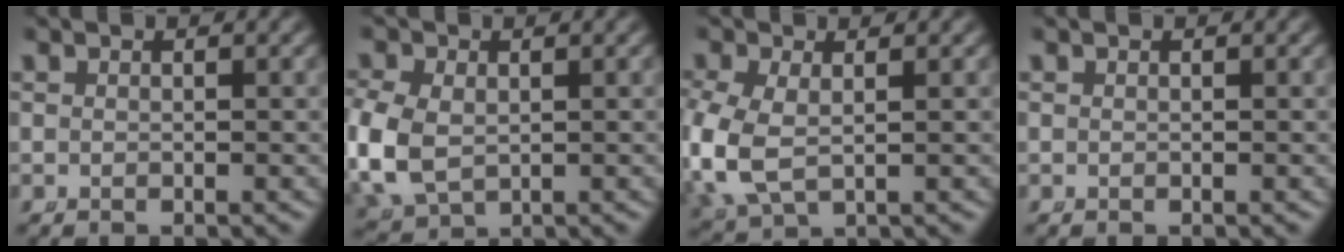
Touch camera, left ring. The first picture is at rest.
{"total": 5.4, "force": [-0.6, 4.4, 3.0], "torque": [-0.103, -0.032, 0.011]}
{"total": 5.3, "force": [-0.4, 3.9, 3.5], "torque": [-0.123, -0.026, 0.013]}
{"total": 0.0}